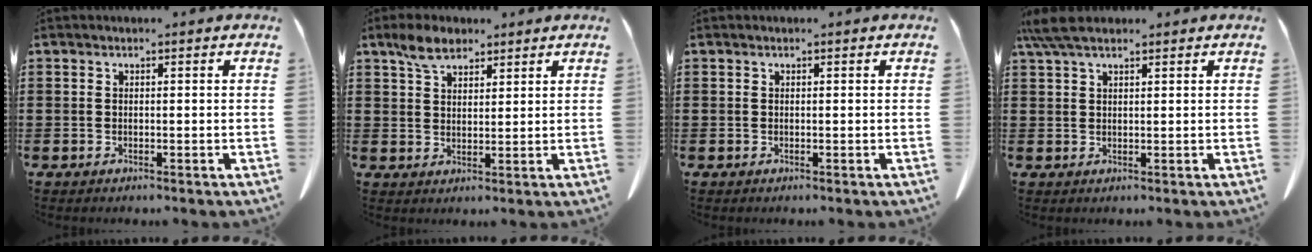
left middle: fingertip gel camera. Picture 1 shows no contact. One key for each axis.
{"total": 5.0, "fx": 3.6, "fy": 2.6, "fz": 2.4, "tx": -0.059, "ty": 0.008, "tz": 0.067}
{"total": 0.0}
{"total": 4.4, "fx": 3.1, "fy": 1.2, "fz": 2.9, "tx": -0.072, "ty": 0.001, "tz": 0.056}